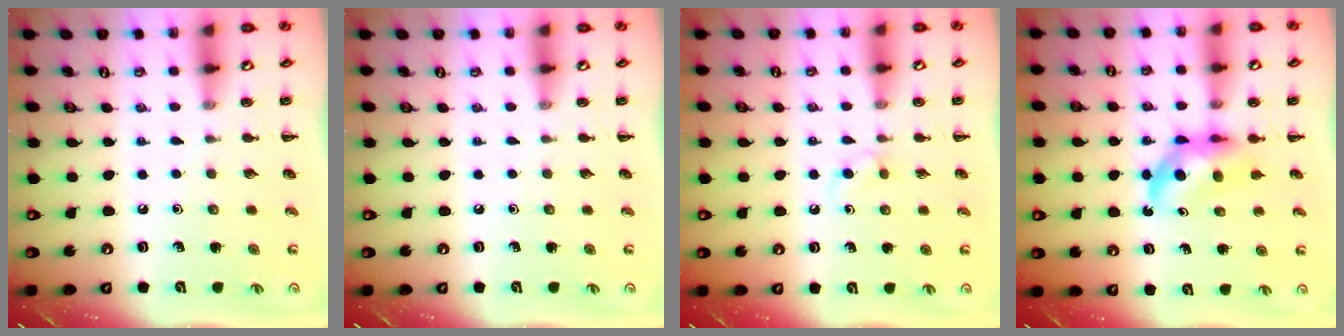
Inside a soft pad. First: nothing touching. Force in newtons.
{"total": 0.0}
{"total": 2.6, "press": 2.3, "slide": 1.2}
{"total": 5.9, "press": 5.8, "slide": 0.9}